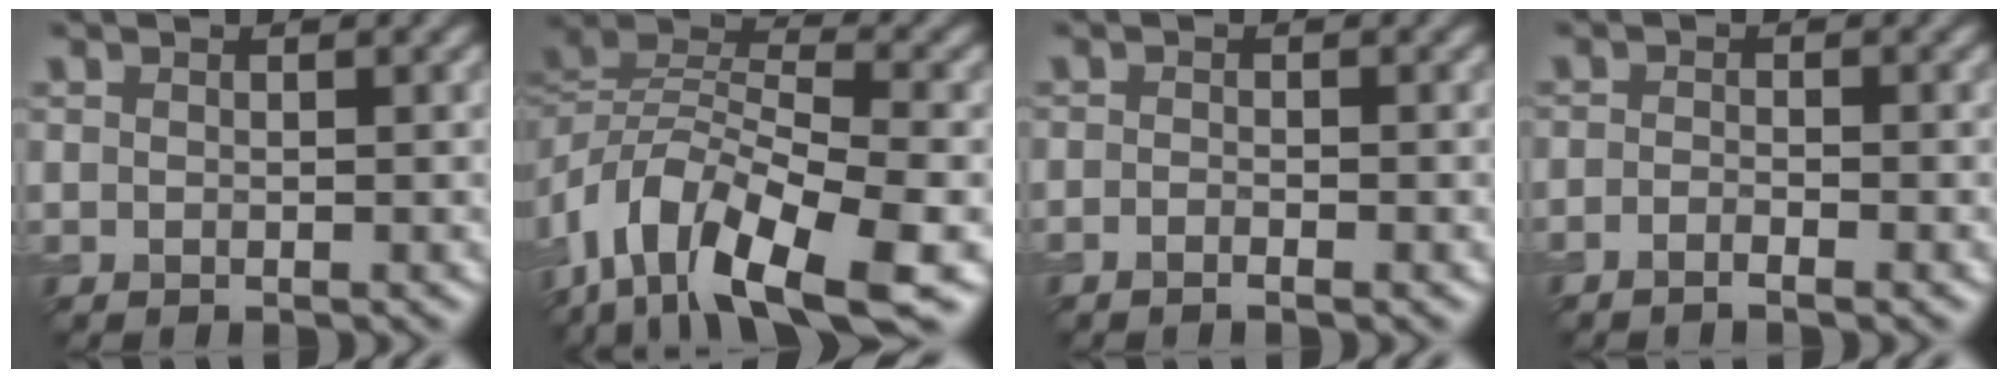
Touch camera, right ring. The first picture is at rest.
{"total": 11.4, "force": [-6.4, 4.7, 8.1], "torque": [-0.150, 0.005, -0.120]}
{"total": 0.9, "force": [-0.6, 0.1, 0.6], "torque": [-0.020, 0.002, -0.012]}
{"total": 1.3, "force": [-1.0, 0.1, 0.9], "torque": [-0.026, 0.002, -0.022]}